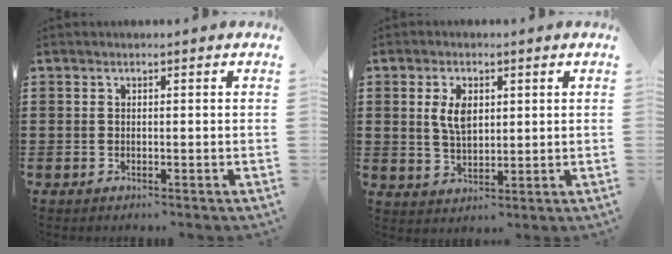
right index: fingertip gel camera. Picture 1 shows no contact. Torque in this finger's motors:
{"motor_torque": [0.37, -0.01, 0.14, 0.12]}